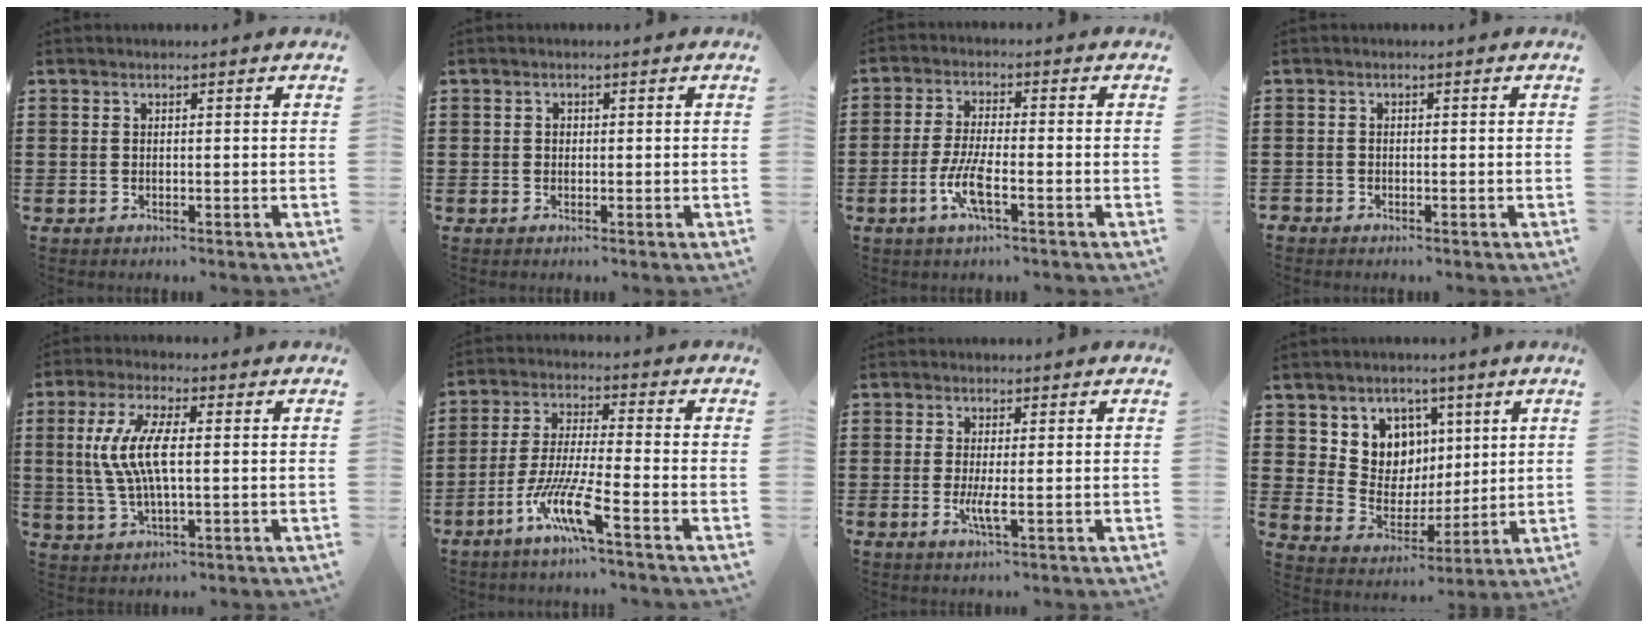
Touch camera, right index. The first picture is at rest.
{"total": 0.6, "force": [0.0, 0.5, 0.3], "torque": [-0.009, 0.001, 0.000]}
{"total": 5.8, "force": [-2.3, 1.3, 5.1], "torque": [-0.111, -0.010, -0.047]}
{"total": 0.8, "force": [-0.7, 0.3, -0.1], "torque": [0.001, 0.002, -0.016]}
{"total": 8.8, "force": [0.4, 2.8, 8.3], "torque": [-0.188, -0.005, -0.003]}
{"total": 9.7, "force": [-5.7, 0.7, 7.8], "torque": [-0.172, -0.010, -0.114]}
{"total": 2.9, "force": [-0.6, 0.1, 2.8], "torque": [-0.048, -0.006, -0.010]}
{"total": 6.9, "force": [3.3, 6.1, 0.2], "torque": [-0.046, -0.030, 0.061]}